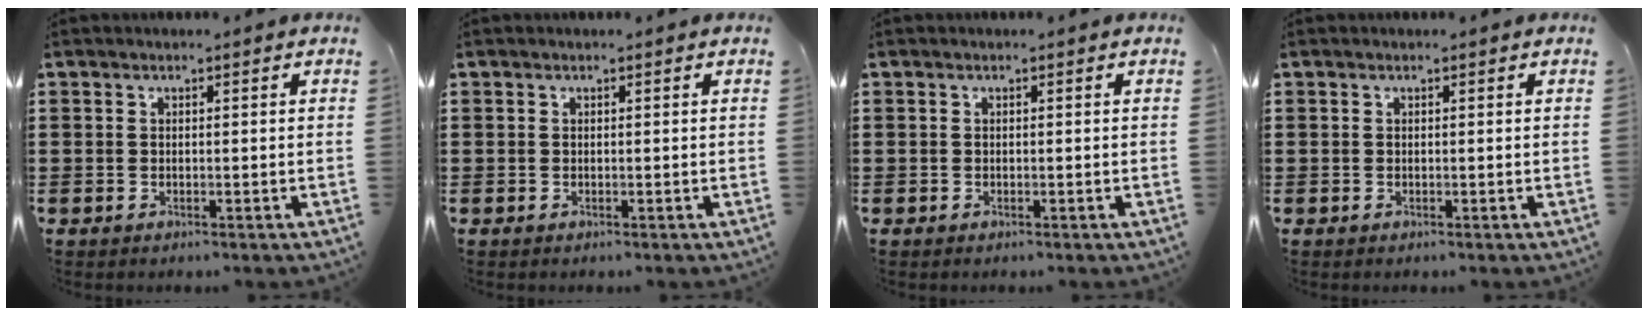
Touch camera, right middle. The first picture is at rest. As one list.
[{"total": 0.0}, {"total": 0.0}, {"total": 0.0}]